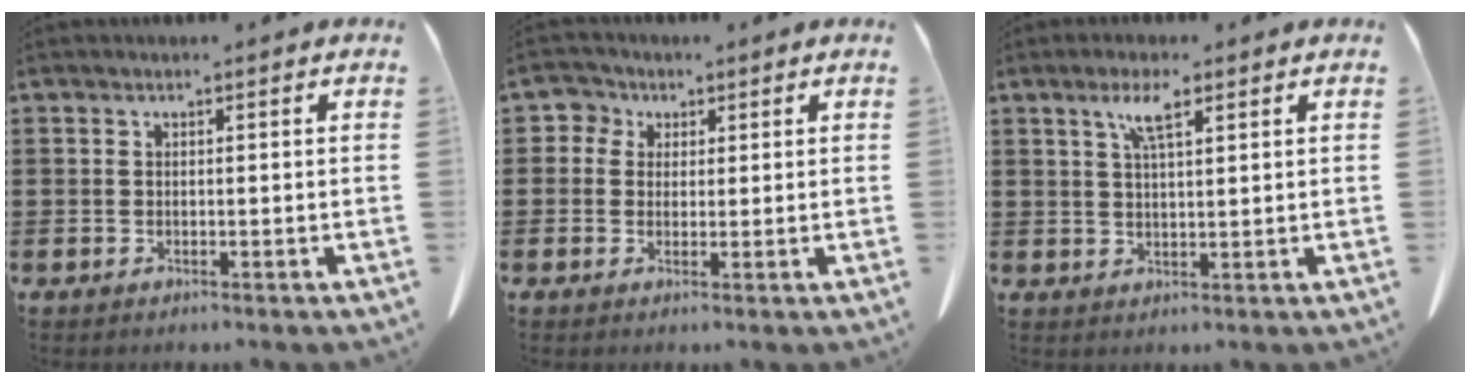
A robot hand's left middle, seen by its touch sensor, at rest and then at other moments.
{"total": 2.8, "force": [1.0, 2.6, 0.4], "torque": [-0.024, 0.007, 0.015]}
{"total": 4.6, "force": [2.6, 0.9, 3.6], "torque": [-0.079, 0.007, 0.044]}